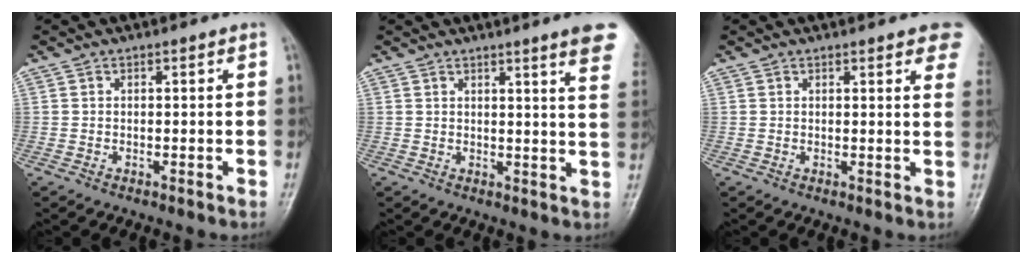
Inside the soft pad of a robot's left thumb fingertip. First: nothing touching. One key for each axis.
{"total": 9.9, "fx": 6.7, "fy": 0.5, "fz": 7.2, "tx": -0.073, "ty": -0.023, "tz": 0.062}
{"total": 8.4, "fx": 5.6, "fy": 2.3, "fz": 5.9, "tx": -0.043, "ty": -0.012, "tz": 0.054}